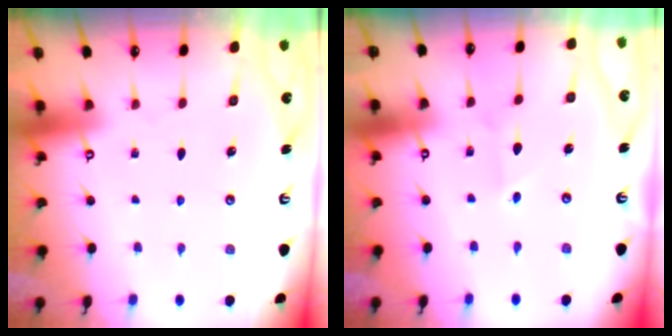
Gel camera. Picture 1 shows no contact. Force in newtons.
{"total": 2.7, "press": 2.7, "slide": 0.3}